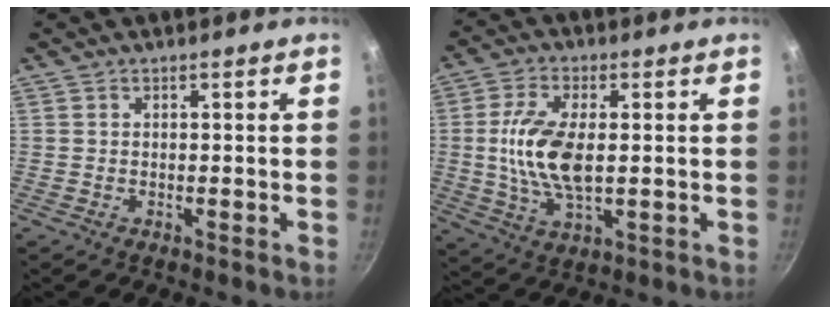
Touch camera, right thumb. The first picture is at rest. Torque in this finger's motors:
{"motor_torque": [2.06, 1.33, 1.81, -0.72, 0.40]}